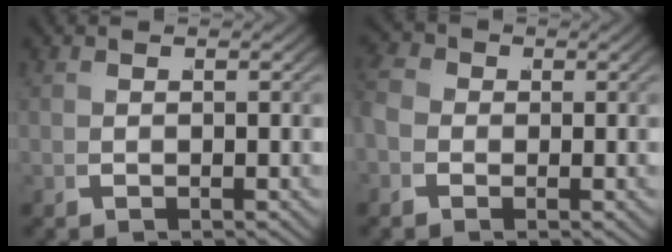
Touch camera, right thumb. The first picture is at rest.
{"total": 2.9, "force": [0.0, 2.5, 1.5], "torque": [-0.031, 0.003, -0.009]}